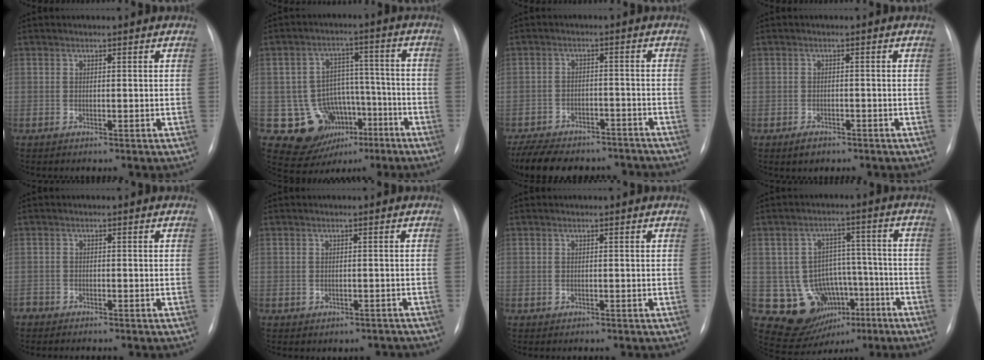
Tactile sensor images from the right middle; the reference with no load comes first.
{"total": 11.2, "force": [-4.7, 9.3, 4.1], "torque": [-0.055, 0.039, -0.056]}
{"total": 16.7, "force": [-14.3, 6.3, 6.1], "torque": [-0.150, -0.002, -0.192]}
{"total": 2.0, "force": [-1.4, 1.1, 0.9], "torque": [-0.019, 0.000, -0.014]}
{"total": 1.1, "force": [-1.0, 0.4, -0.1], "torque": [0.000, 0.001, -0.019]}
{"total": 2.0, "force": [-1.3, 1.4, 0.5], "torque": [-0.006, 0.012, -0.010]}
{"total": 0.0}
{"total": 11.4, "force": [-4.6, 9.3, 4.6], "torque": [-0.060, 0.037, -0.050]}